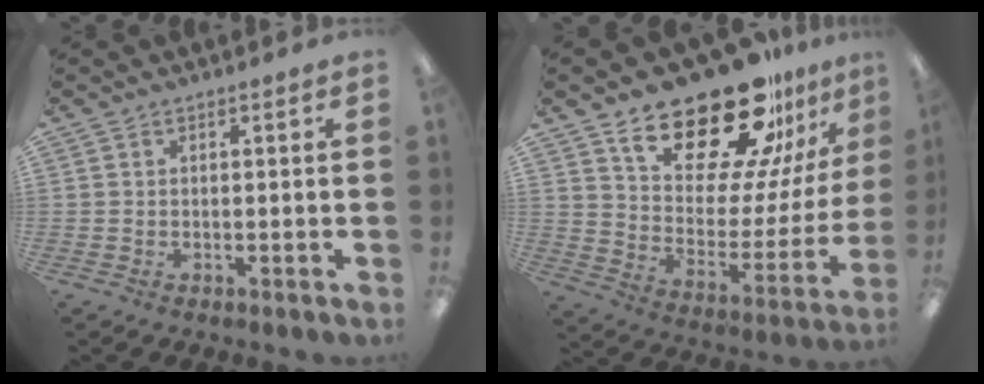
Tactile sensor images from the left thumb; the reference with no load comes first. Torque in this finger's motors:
{"motor_torque": [0.51, 0.63, 1.56, -1.21, 0.35]}